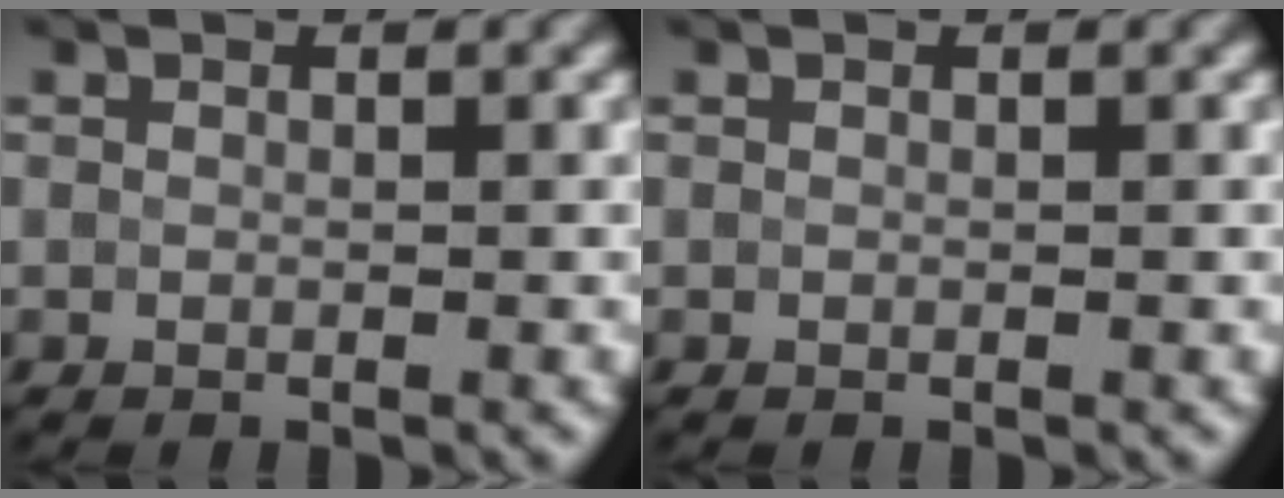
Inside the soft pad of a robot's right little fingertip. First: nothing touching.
{"total": 0.0}